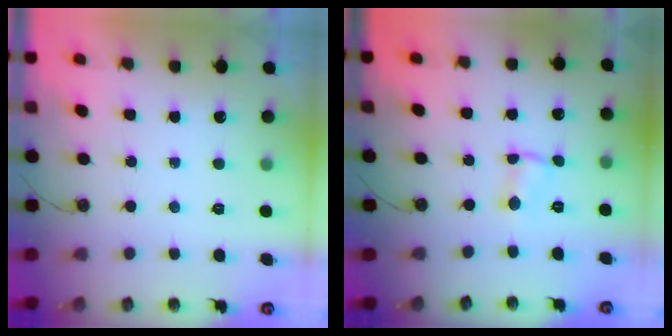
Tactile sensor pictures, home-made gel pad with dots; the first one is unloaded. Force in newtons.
{"total": 3.1, "press": 1.2, "slide": 2.9}